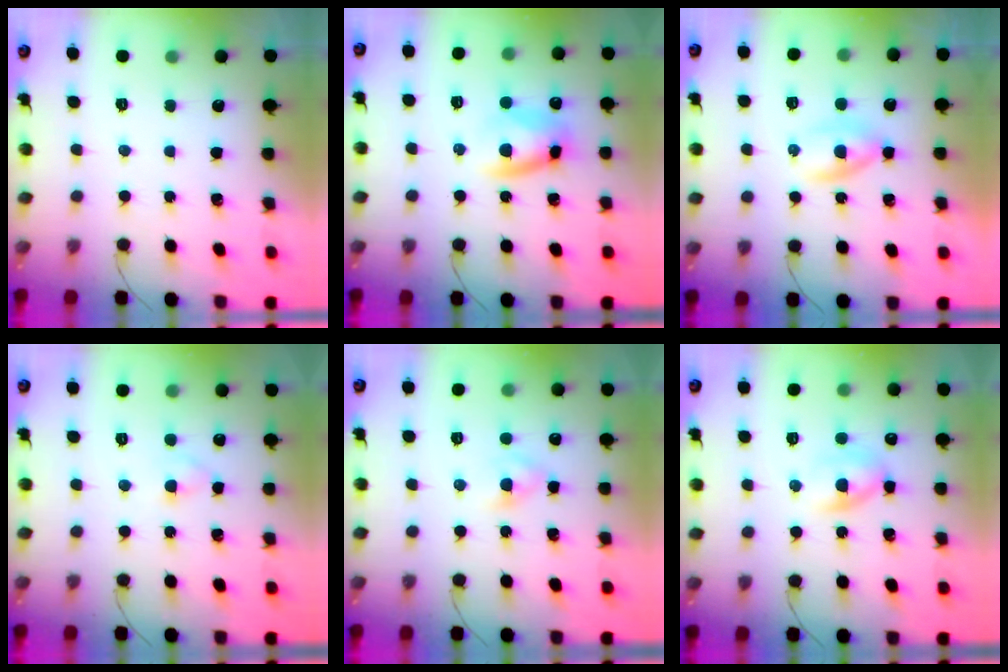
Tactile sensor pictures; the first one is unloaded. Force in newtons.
{"total": 9.8, "press": 9.6, "slide": 1.9}
{"total": 3.0, "press": 2.8, "slide": 1.2}
{"total": 2.8, "press": 2.6, "slide": 1.1}
{"total": 2.6, "press": 2.4, "slide": 1.1}
{"total": 6.1, "press": 6.0, "slide": 0.9}